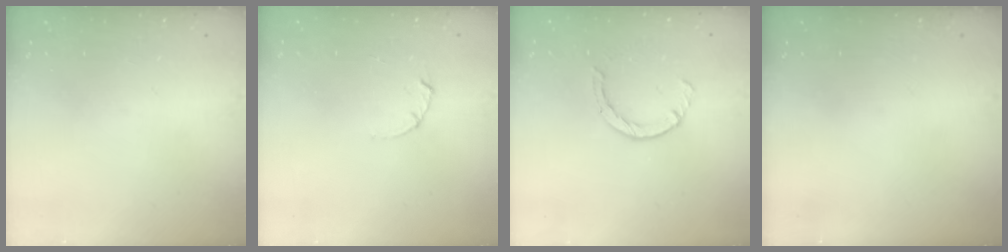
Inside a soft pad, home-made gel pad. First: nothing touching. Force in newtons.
{"total": 1.7, "press": 1.6, "slide": 0.3}
{"total": 4.1, "press": 4.0, "slide": 0.4}
{"total": 0.0}